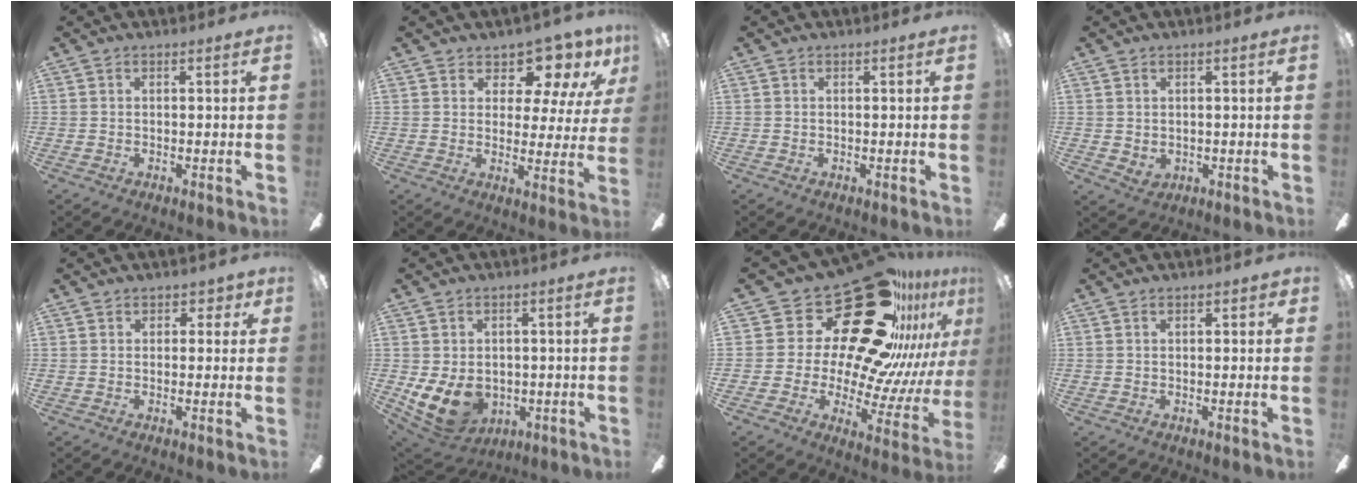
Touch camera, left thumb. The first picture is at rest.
{"total": 10.9, "force": [8.5, 4.9, 4.7], "torque": [-0.074, -0.062, 0.152]}
{"total": 0.0}
{"total": 2.2, "force": [0.6, 1.8, 1.1], "torque": [-0.014, -0.001, 0.010]}
{"total": 2.5, "force": [1.1, 1.9, 1.2], "torque": [-0.010, 0.002, 0.018]}
{"total": 11.9, "force": [-2.7, 8.7, 7.6], "torque": [-0.160, 0.008, -0.045]}
{"total": 32.8, "force": [19.1, 16.2, 21.2], "torque": [-0.313, -0.147, 0.354]}
{"total": 1.9, "force": [0.6, 1.1, 1.4], "torque": [-0.013, -0.001, 0.007]}